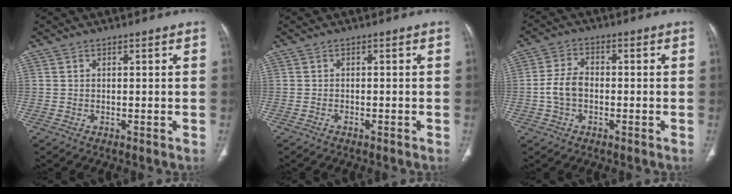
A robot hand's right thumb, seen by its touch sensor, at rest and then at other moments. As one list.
[{"total": 0.7, "force": [-0.6, 0.2, 0.3], "torque": [-0.013, 0.004, -0.008]}, {"total": 5.5, "force": [-1.1, 3.7, 3.9], "torque": [-0.077, 0.019, -0.025]}]